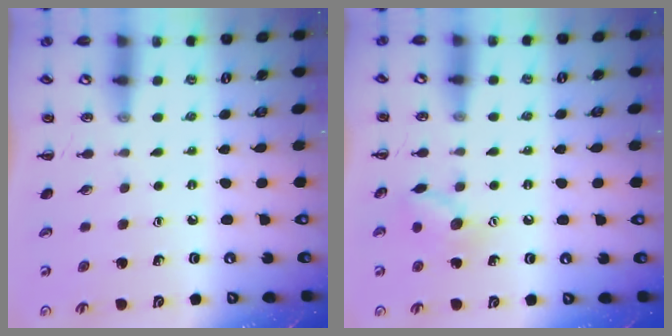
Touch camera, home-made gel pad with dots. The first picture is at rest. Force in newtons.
{"total": 8.8, "press": 8.8, "slide": 0.4}